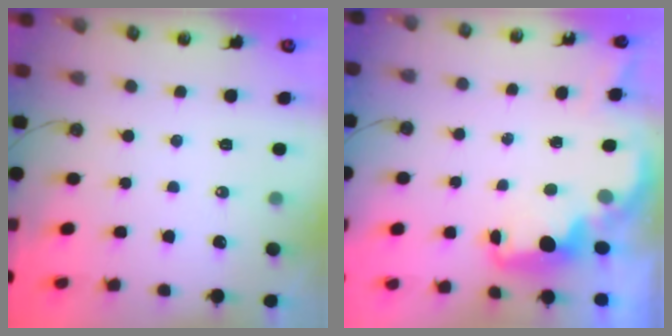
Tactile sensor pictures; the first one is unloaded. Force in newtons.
{"total": 2.7, "press": 2.7, "slide": 0.6}